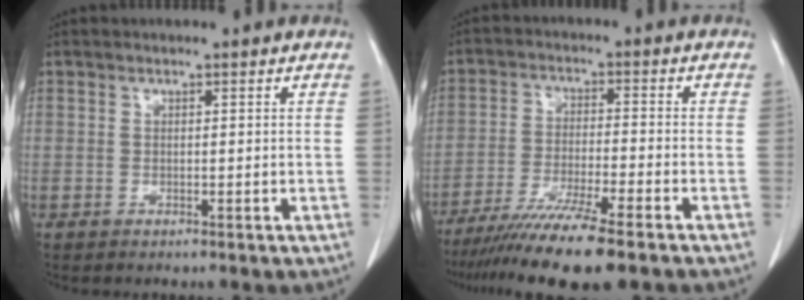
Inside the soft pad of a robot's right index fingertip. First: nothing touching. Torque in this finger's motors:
{"motor_torque": [1.03, -0.95, 0.81, 0.21]}